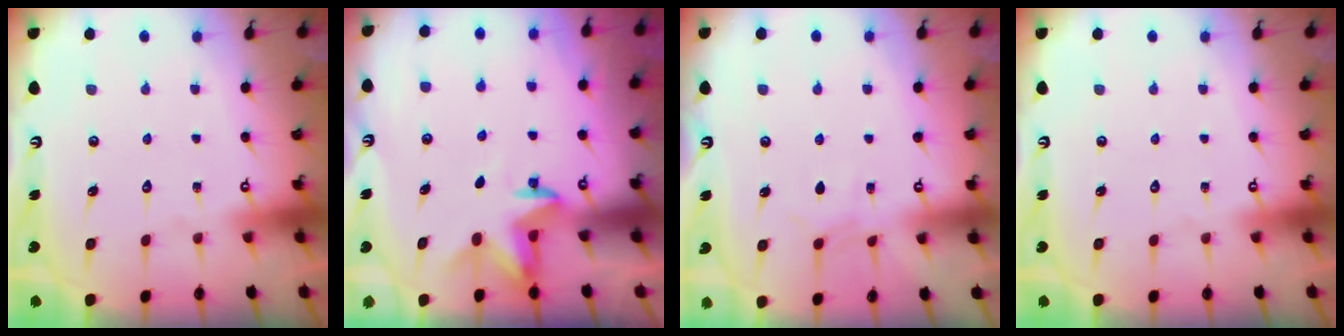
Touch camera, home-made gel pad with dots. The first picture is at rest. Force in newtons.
{"total": 5.3, "press": 5.3, "slide": 0.4}
{"total": 3.7, "press": 3.7, "slide": 0.1}
{"total": 0.0}